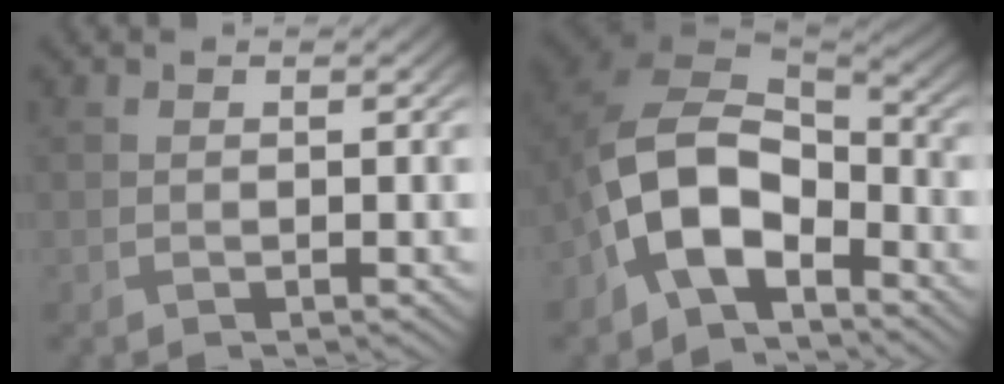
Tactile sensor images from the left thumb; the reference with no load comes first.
{"total": 12.0, "force": [-5.1, 7.2, 8.2], "torque": [-0.166, -0.009, -0.107]}